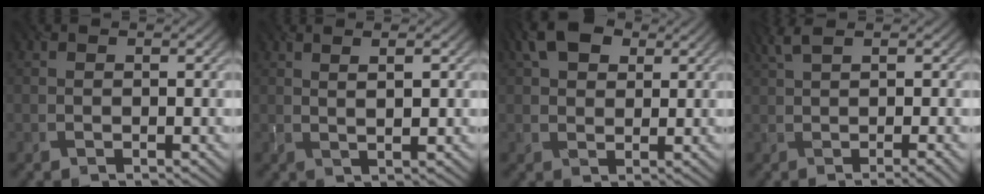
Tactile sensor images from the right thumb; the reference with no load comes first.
{"total": 1.7, "force": [0.9, 0.3, 1.4], "torque": [-0.021, 0.002, 0.022]}
{"total": 4.9, "force": [2.6, 3.4, 2.3], "torque": [-0.051, 0.011, 0.044]}
{"total": 5.4, "force": [0.9, 1.2, 5.1], "torque": [-0.070, 0.018, 0.019]}